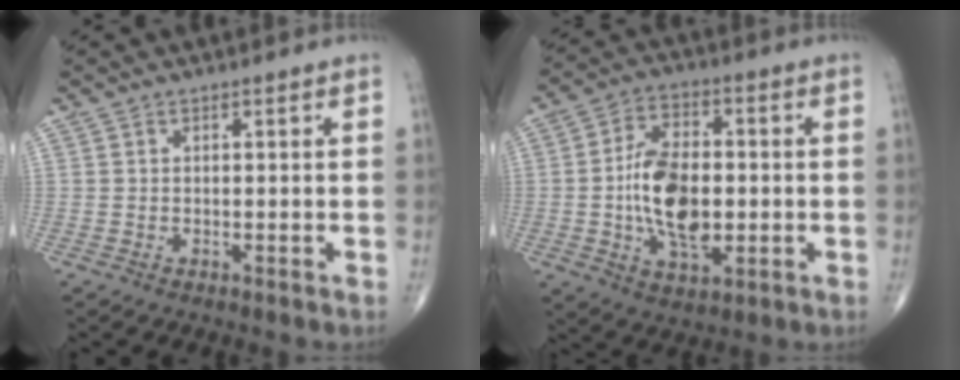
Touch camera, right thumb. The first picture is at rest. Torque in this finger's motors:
{"motor_torque": [2.52, 2.49, 1.65, -0.67, 0.16]}